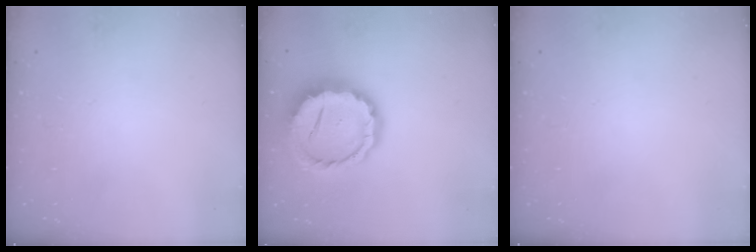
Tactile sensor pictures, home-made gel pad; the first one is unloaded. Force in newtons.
{"total": 13.9, "press": 13.6, "slide": 2.5}
{"total": 0.0}